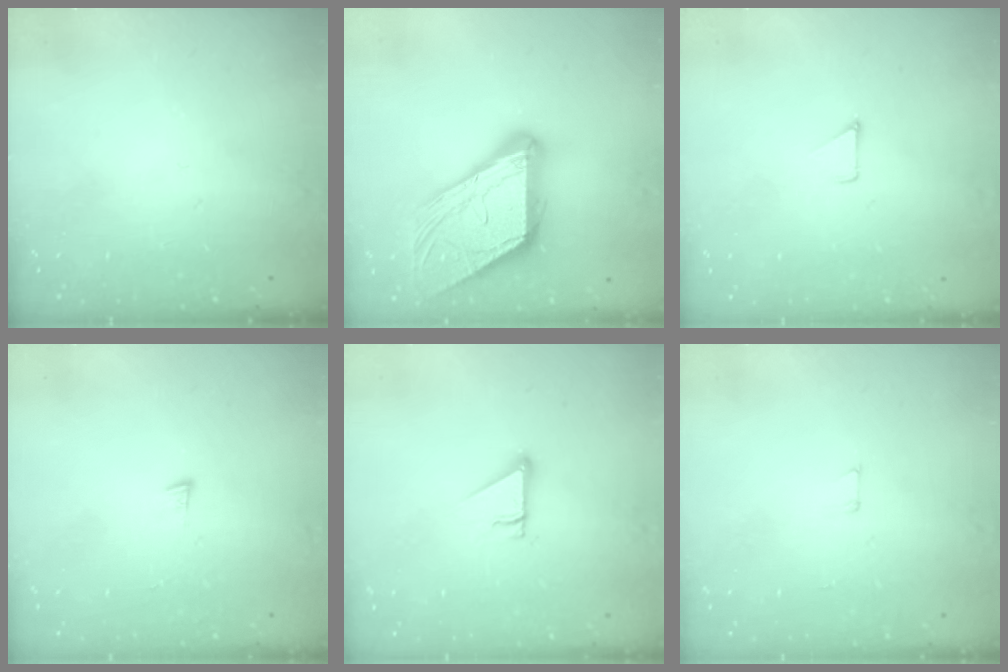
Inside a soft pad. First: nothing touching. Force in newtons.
{"total": 17.8, "press": 17.7, "slide": 1.8}
{"total": 3.3, "press": 3.3, "slide": 0.3}
{"total": 3.6, "press": 3.6, "slide": 0.5}
{"total": 2.7, "press": 2.7, "slide": 0.1}
{"total": 2.9, "press": 2.9, "slide": 0.2}